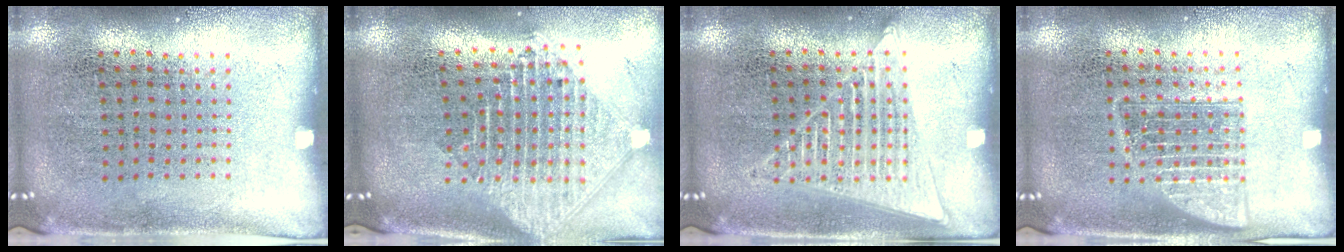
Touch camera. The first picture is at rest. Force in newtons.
{"total": 2.5, "press": 1.9, "slide": 1.5}
{"total": 2.7, "press": 2.7, "slide": 0.4}
{"total": 1.2, "press": 1.2, "slide": 0.2}